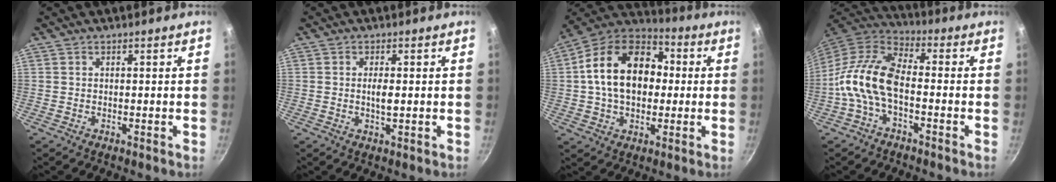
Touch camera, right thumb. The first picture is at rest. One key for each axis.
{"total": 2.6, "fx": 0.0, "fy": 0.8, "fz": 2.5, "tx": -0.046, "ty": -0.002, "tz": -0.003}
{"total": 19.5, "fx": 1.7, "fy": 13.5, "fz": 13.9, "tx": -0.206, "ty": 0.034, "tz": 0.013}
{"total": 12.7, "fx": -2.9, "fy": 6.7, "fz": 10.4, "tx": -0.197, "ty": 0.042, "tz": -0.072}